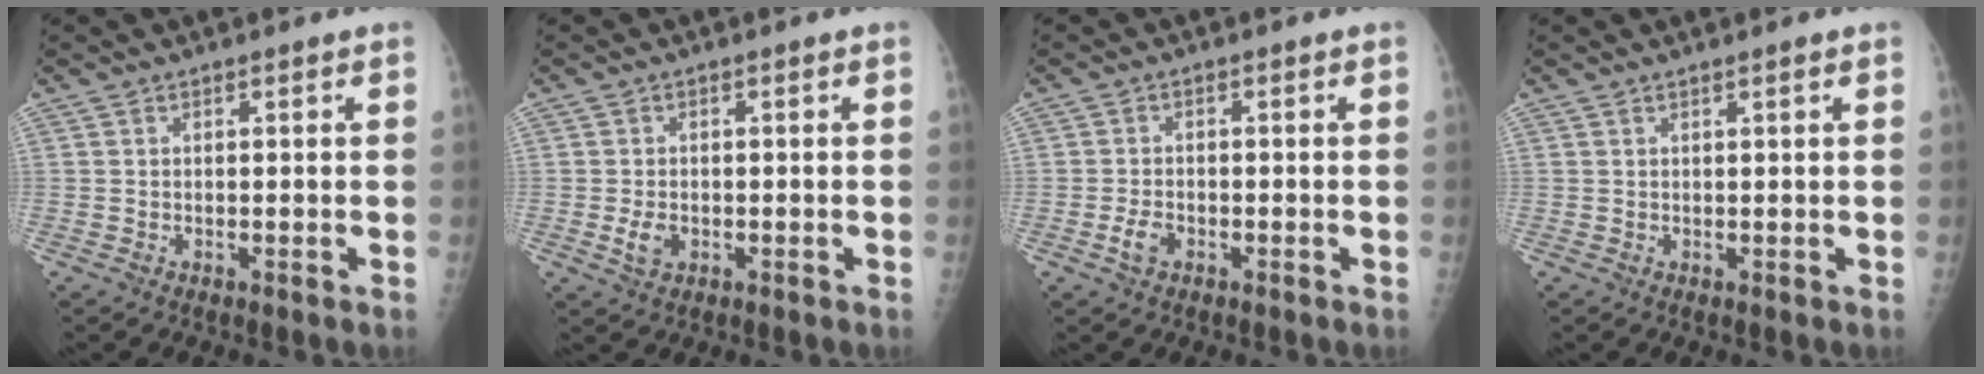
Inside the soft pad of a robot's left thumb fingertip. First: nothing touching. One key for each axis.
{"total": 3.0, "fx": -0.7, "fy": 2.1, "fz": 2.0, "tx": -0.036, "ty": -0.001, "tz": -0.010}
{"total": 2.8, "fx": -1.3, "fy": 1.8, "fz": 1.7, "tx": -0.034, "ty": 0.006, "tz": -0.023}
{"total": 0.8, "fx": 0.5, "fy": 0.0, "fz": 0.6, "tx": -0.010, "ty": -0.002, "tz": 0.009}